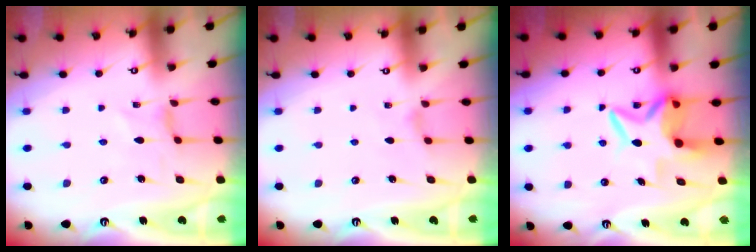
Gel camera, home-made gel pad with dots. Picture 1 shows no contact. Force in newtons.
{"total": 2.7, "press": 2.6, "slide": 0.4}
{"total": 8.7, "press": 8.6, "slide": 0.9}